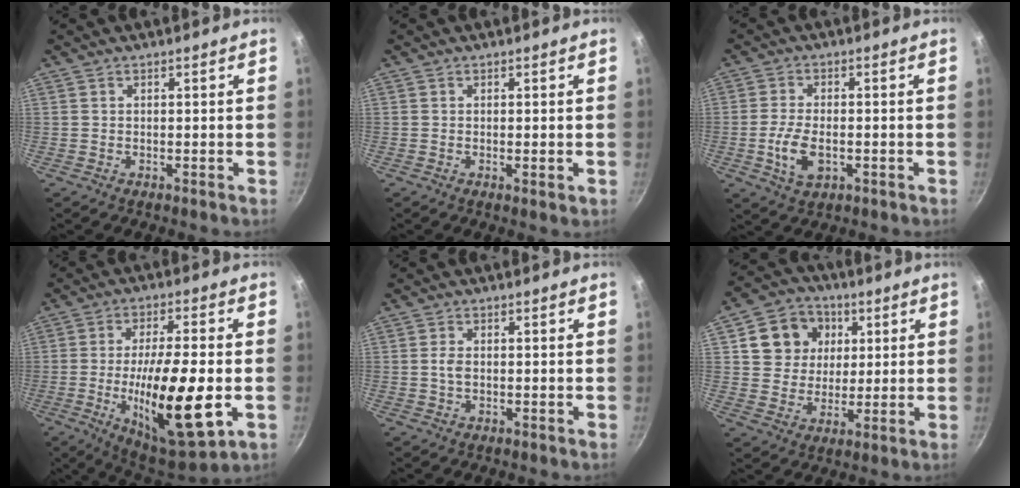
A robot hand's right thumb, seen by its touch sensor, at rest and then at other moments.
{"total": 1.3, "force": [-0.2, 0.2, 1.3], "torque": [-0.022, -0.004, -0.004]}
{"total": 7.1, "force": [-1.8, 3.9, 5.7], "torque": [-0.112, 0.006, -0.032]}
{"total": 20.5, "force": [-4.4, 5.9, 19.2], "torque": [-0.319, 0.005, -0.068]}
{"total": 1.9, "force": [-0.1, 1.2, 1.5], "torque": [-0.026, 0.004, -0.004]}
{"total": 11.8, "force": [3.5, 10.3, 4.6], "torque": [-0.052, 0.006, 0.056]}